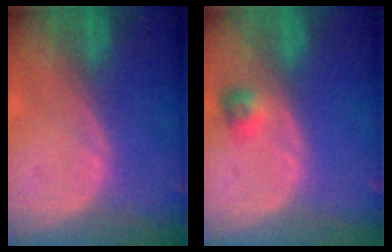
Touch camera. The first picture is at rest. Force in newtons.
{"total": 2.9, "press": 2.6, "slide": 1.2}